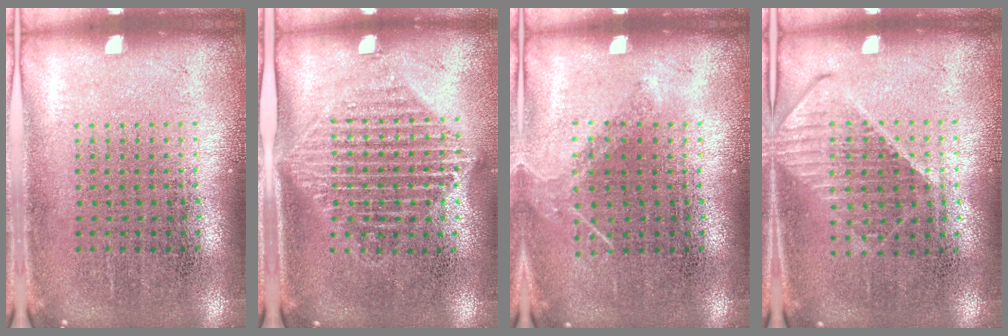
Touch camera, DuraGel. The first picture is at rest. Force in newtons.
{"total": 1.5, "press": 1.3, "slide": 0.8}
{"total": 1.0, "press": 0.9, "slide": 0.3}
{"total": 1.1, "press": 1.1, "slide": 0.4}